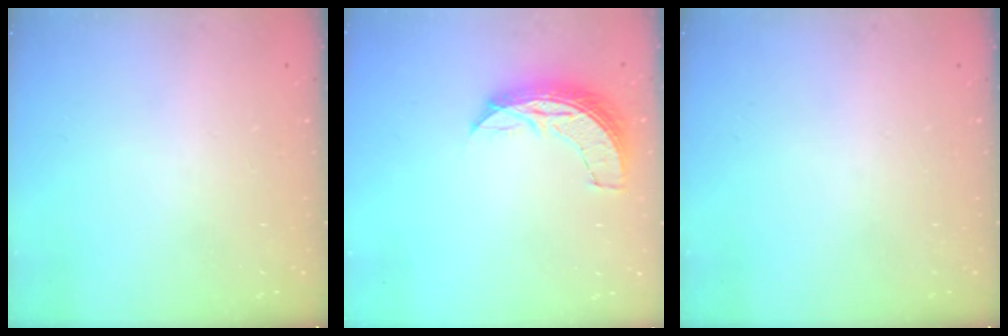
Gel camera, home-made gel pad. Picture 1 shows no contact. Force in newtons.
{"total": 7.6, "press": 7.6, "slide": 0.7}
{"total": 0.0}